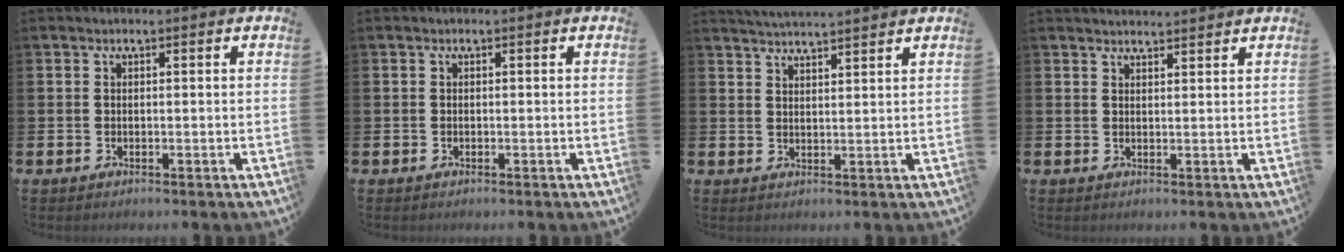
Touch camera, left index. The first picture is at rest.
{"total": 0.0}
{"total": 3.6, "force": [3.6, -0.4, 0.1], "torque": [-0.005, -0.021, 0.064]}
{"total": 2.2, "force": [2.2, 0.2, 0.0], "torque": [0.008, -0.015, 0.037]}